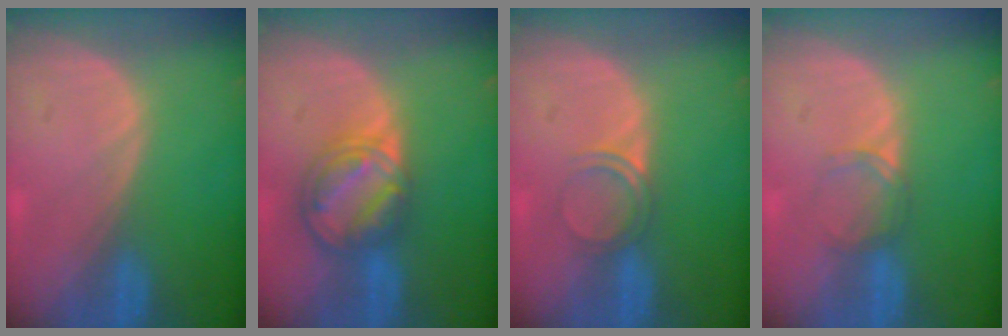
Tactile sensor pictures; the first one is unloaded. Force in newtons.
{"total": 8.2, "press": 7.0, "slide": 4.3}
{"total": 2.9, "press": 2.6, "slide": 1.1}
{"total": 2.2, "press": 2.2, "slide": 0.2}